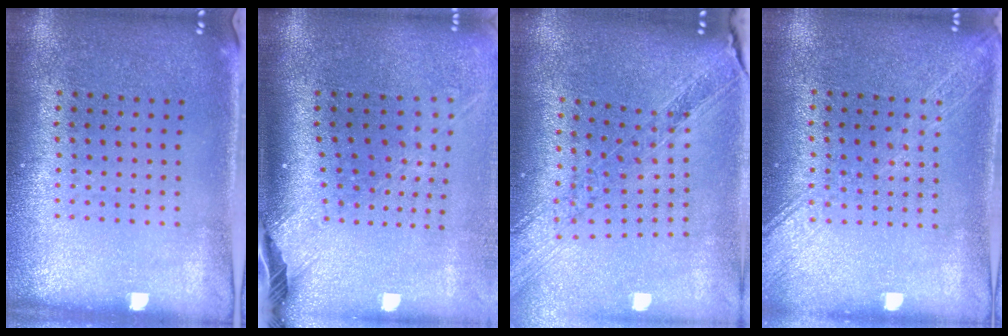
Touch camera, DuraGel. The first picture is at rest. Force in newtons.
{"total": 2.6, "press": 1.8, "slide": 1.8}
{"total": 1.4, "press": 1.3, "slide": 0.5}
{"total": 1.7, "press": 1.7, "slide": 0.2}